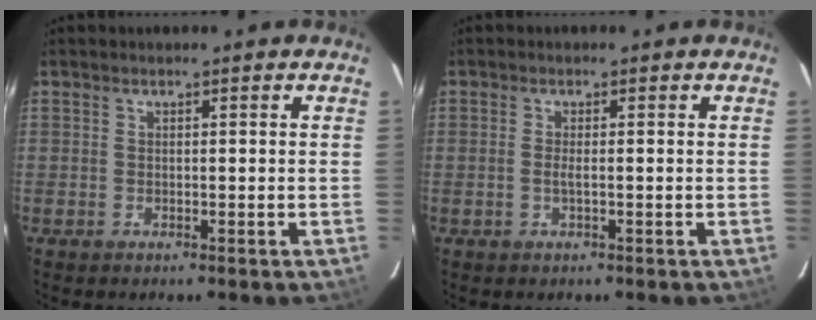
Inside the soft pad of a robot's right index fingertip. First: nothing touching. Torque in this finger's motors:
{"motor_torque": [-0.04, 0.07, -0.02, 0.00]}